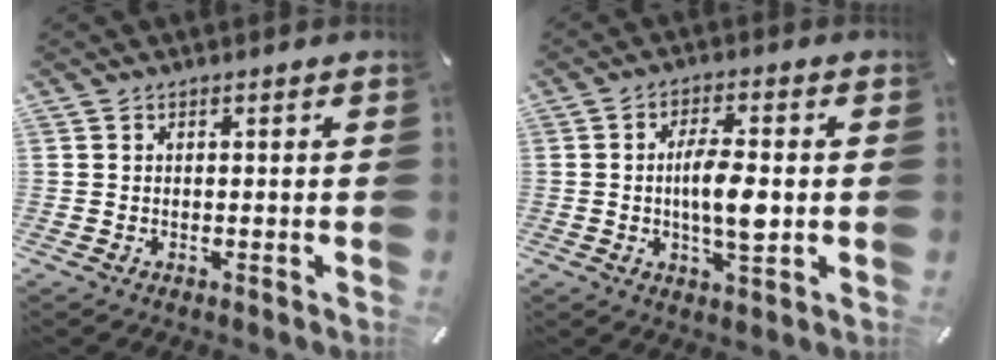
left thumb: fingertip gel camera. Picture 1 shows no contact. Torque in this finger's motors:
{"motor_torque": [-0.12, 0.89, 0.97, -0.20, 0.09]}